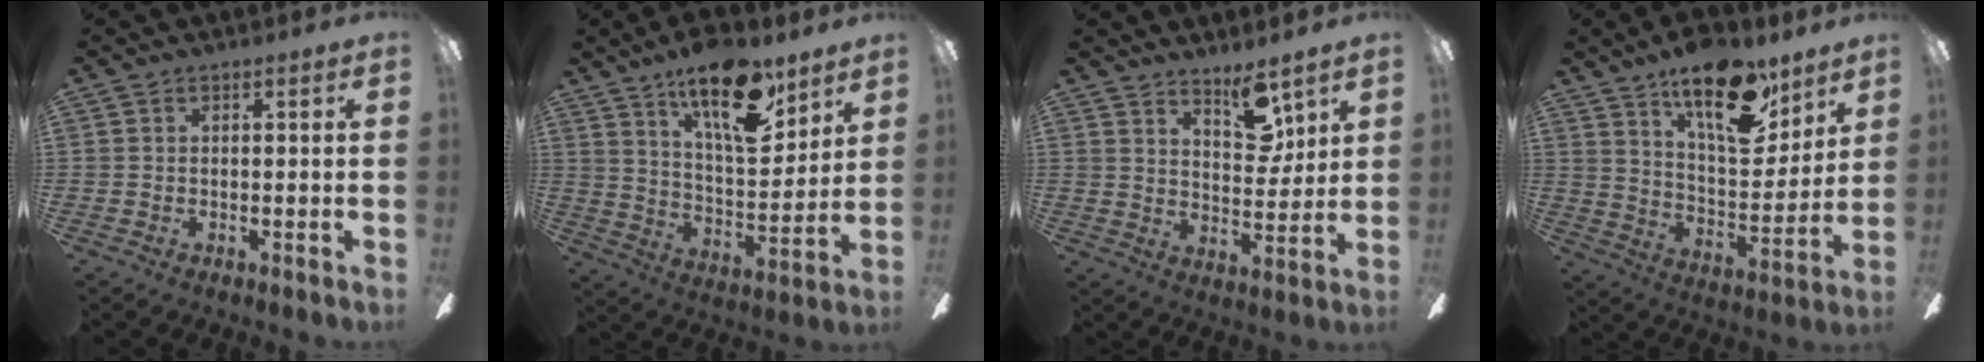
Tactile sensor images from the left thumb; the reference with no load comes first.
{"total": 18.8, "force": [12.3, 7.3, 12.2], "torque": [-0.195, -0.064, 0.204]}
{"total": 10.0, "force": [7.0, 4.3, 5.8], "torque": [-0.068, -0.040, 0.118]}
{"total": 20.5, "force": [13.8, 8.6, 12.5], "torque": [-0.192, -0.080, 0.232]}